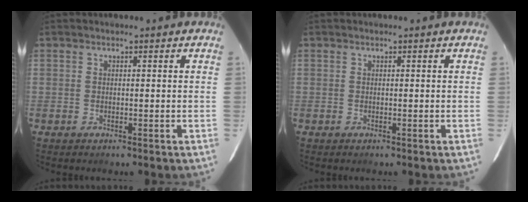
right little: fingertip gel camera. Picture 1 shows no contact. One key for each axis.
{"total": 0.0}